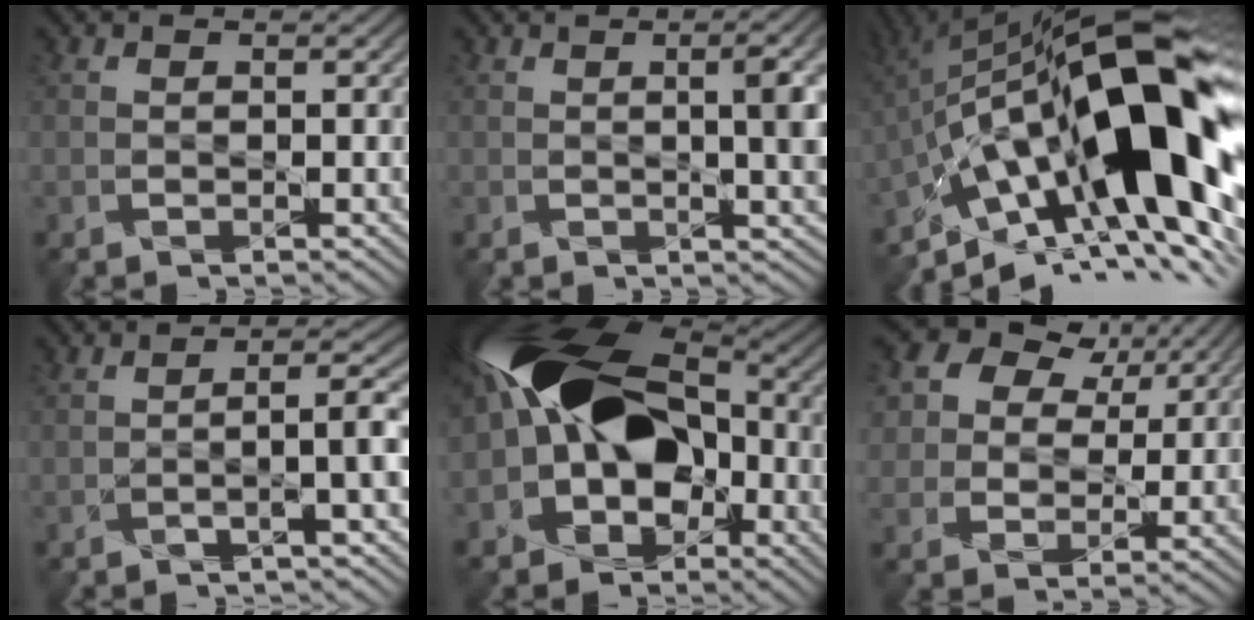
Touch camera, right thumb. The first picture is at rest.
{"total": 6.2, "force": [0.3, 1.9, 5.9], "torque": [-0.060, 0.009, 0.007]}
{"total": 19.2, "force": [-3.0, 8.1, 17.2], "torque": [-0.277, 0.021, -0.071]}
{"total": 3.6, "force": [-1.4, 0.5, 3.3], "torque": [-0.039, 0.010, -0.042]}
{"total": 14.6, "force": [-2.0, 10.0, 10.5], "torque": [-0.197, 0.014, -0.053]}
{"total": 9.7, "force": [5.7, 7.0, 3.5], "torque": [-0.105, 0.032, 0.092]}